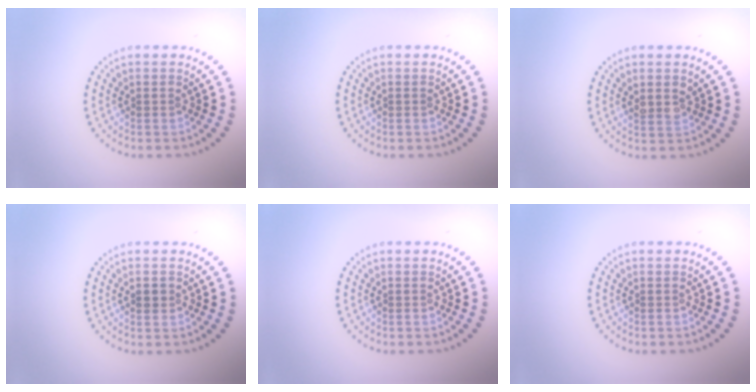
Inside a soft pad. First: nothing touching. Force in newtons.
{"total": 0.0}
{"total": 1.7, "press": 1.6, "slide": 0.7}
{"total": 1.3, "press": 1.3, "slide": 0.1}
{"total": 0.0}
{"total": 0.0}